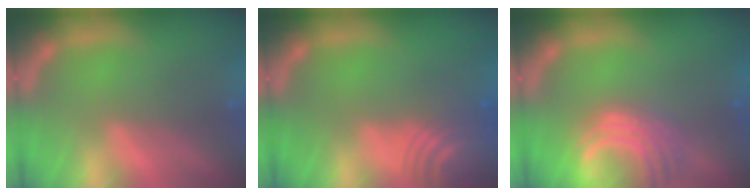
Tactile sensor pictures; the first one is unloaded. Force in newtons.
{"total": 10.1}
{"total": 6.5}